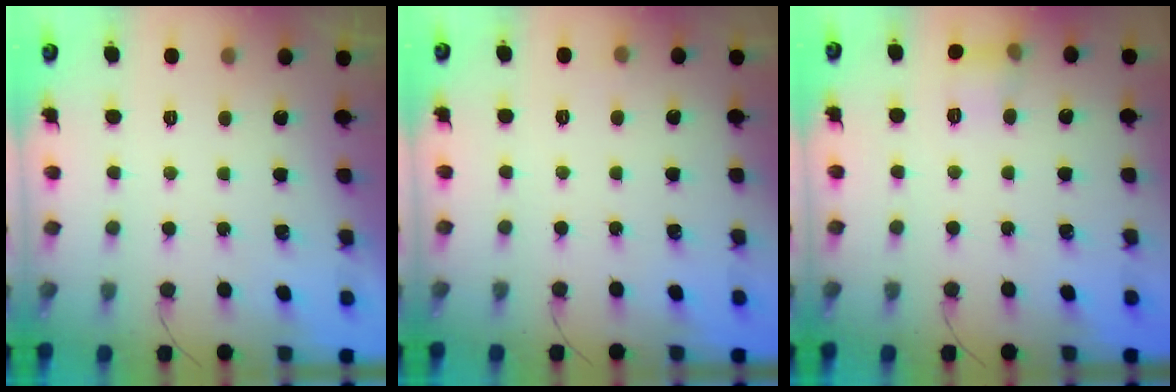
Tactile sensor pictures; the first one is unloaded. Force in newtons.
{"total": 2.7, "press": 2.0, "slide": 1.8}
{"total": 6.9, "press": 6.7, "slide": 1.8}